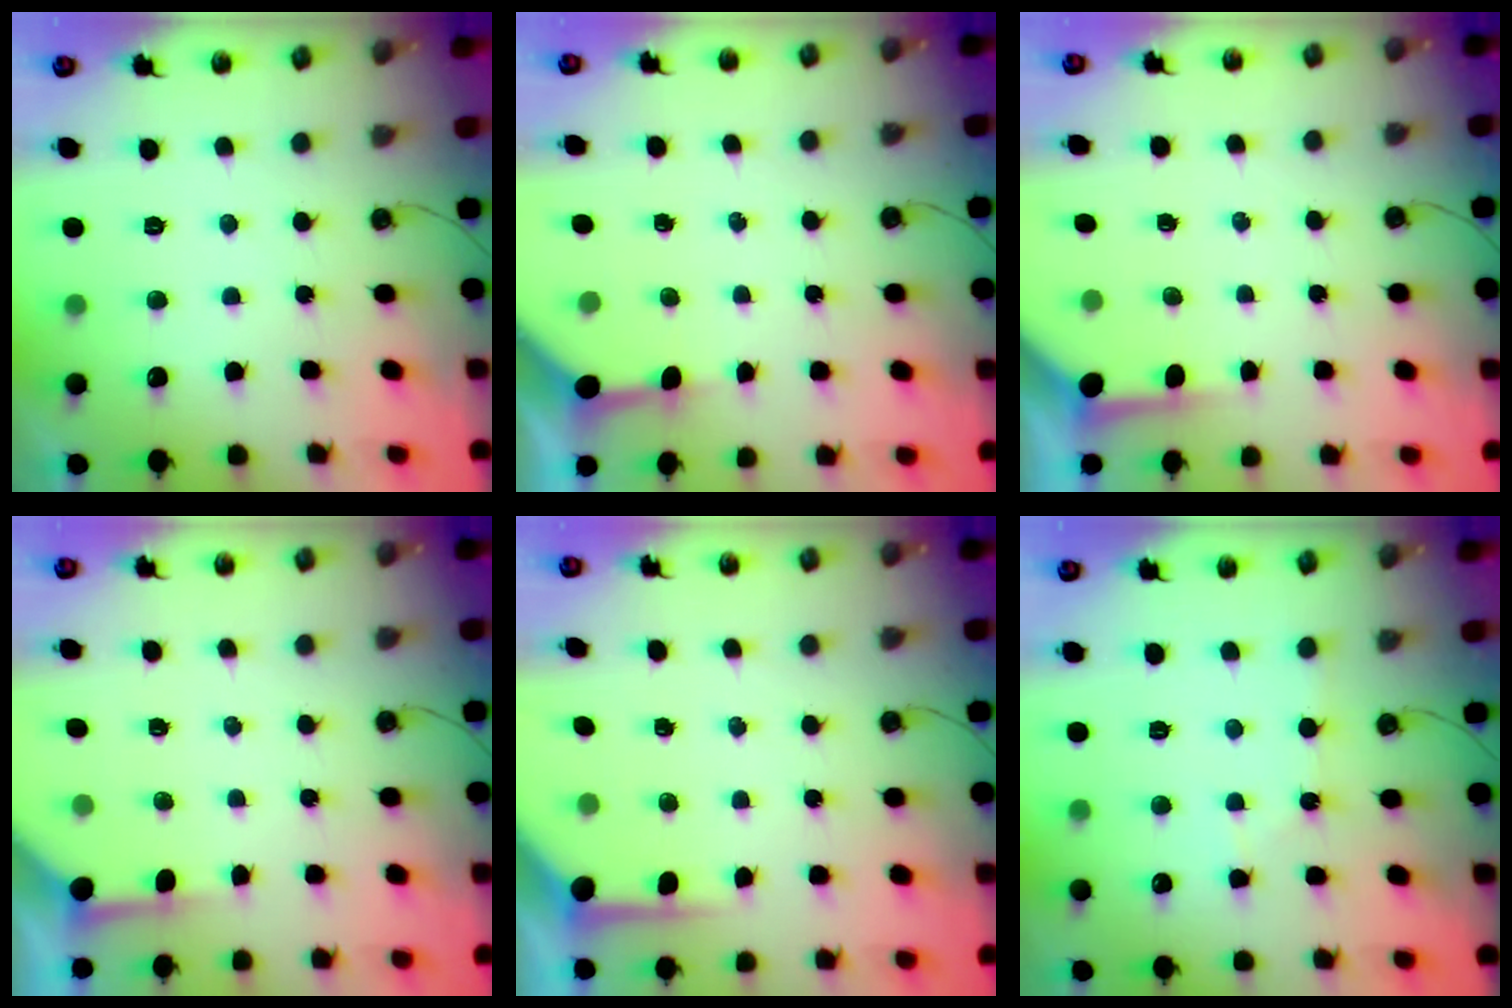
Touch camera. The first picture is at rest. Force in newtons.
{"total": 3.8, "press": 3.8, "slide": 0.4}
{"total": 3.7, "press": 3.7, "slide": 0.4}
{"total": 3.9, "press": 3.9, "slide": 0.5}
{"total": 5.9, "press": 5.9, "slide": 0.2}
{"total": 3.0, "press": 2.9, "slide": 0.5}